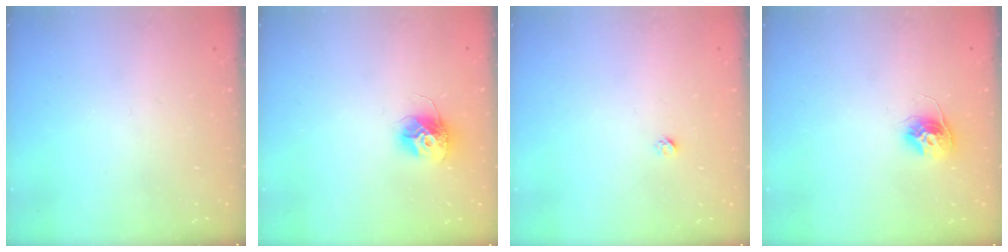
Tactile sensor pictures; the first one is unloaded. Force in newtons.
{"total": 10.9, "press": 10.9, "slide": 0.7}
{"total": 1.9, "press": 1.9, "slide": 0.1}
{"total": 10.2, "press": 10.1, "slide": 0.7}